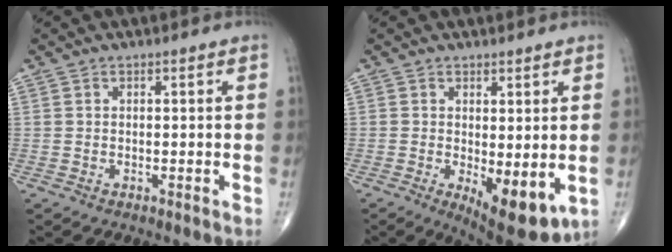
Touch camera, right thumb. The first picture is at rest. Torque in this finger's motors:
{"motor_torque": [-0.57, 0.74, -0.05, -0.12, 0.11]}